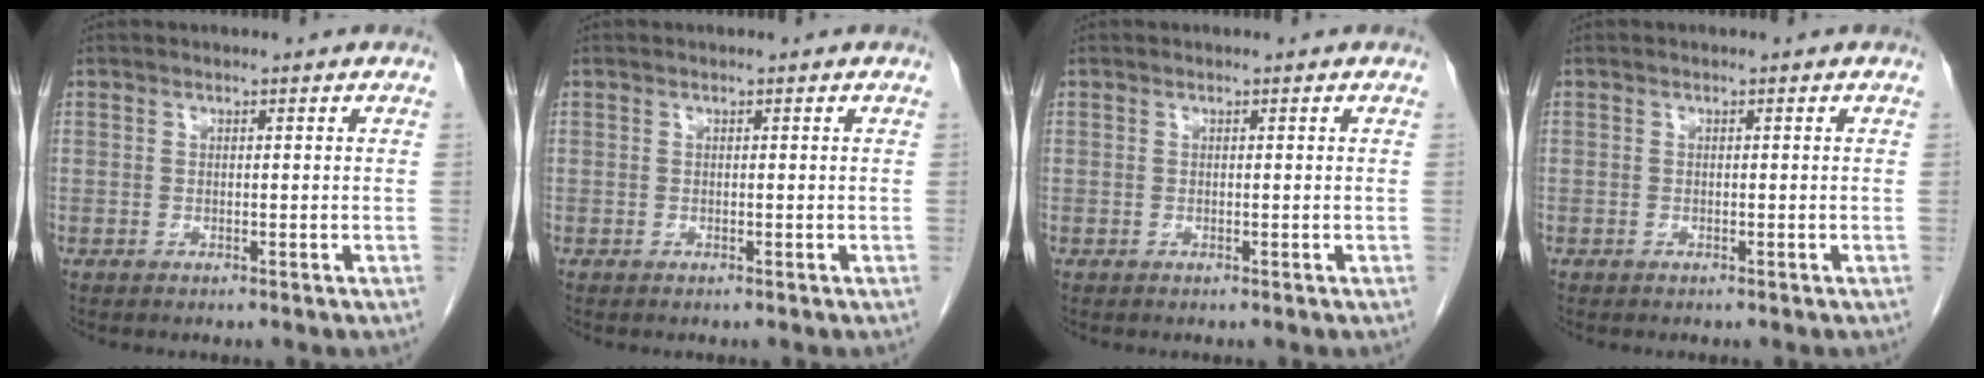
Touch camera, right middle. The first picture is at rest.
{"total": 0.0}
{"total": 0.0}
{"total": 0.0}